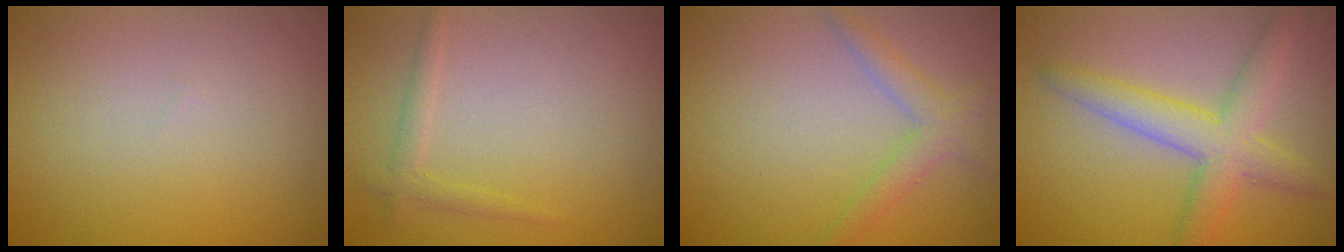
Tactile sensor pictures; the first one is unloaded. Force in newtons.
{"total": 1.2, "press": 1.2, "slide": 0.0}
{"total": 2.3, "press": 2.3, "slide": 0.1}
{"total": 4.7, "press": 4.7, "slide": 0.1}